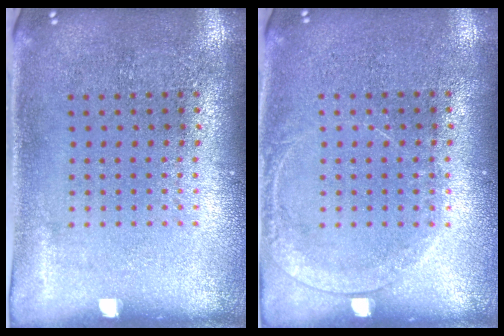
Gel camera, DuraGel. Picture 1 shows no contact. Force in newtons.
{"total": 1.3, "press": 1.3, "slide": 0.2}